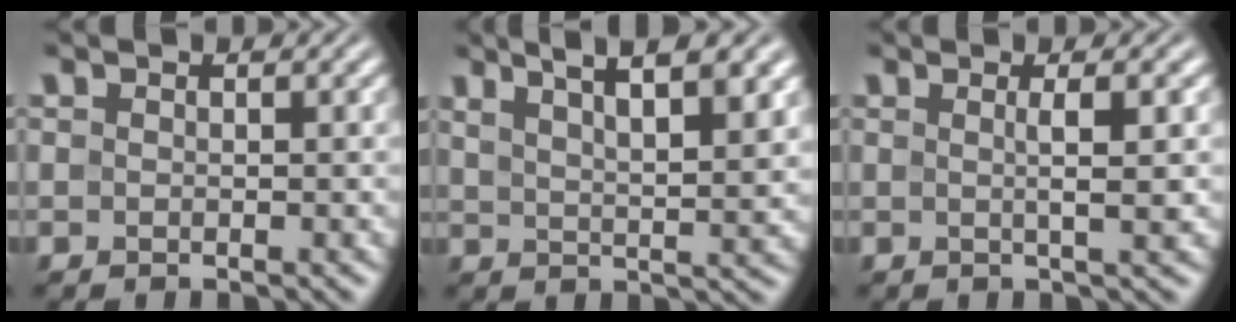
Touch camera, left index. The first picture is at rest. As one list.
[{"total": 7.5, "force": [4.8, 1.9, 5.4], "torque": [-0.065, 0.016, 0.063]}, {"total": 2.9, "force": [0.4, 0.6, 2.8], "torque": [-0.041, 0.003, 0.000]}]